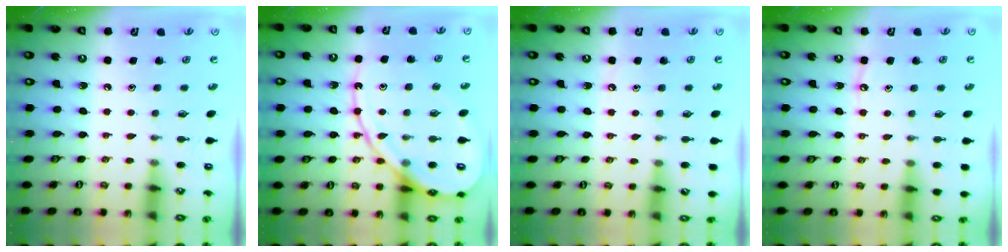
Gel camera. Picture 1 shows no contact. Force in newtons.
{"total": 14.9, "press": 14.9, "slide": 1.3}
{"total": 3.0, "press": 3.0, "slide": 0.4}
{"total": 4.4, "press": 4.4, "slide": 0.6}